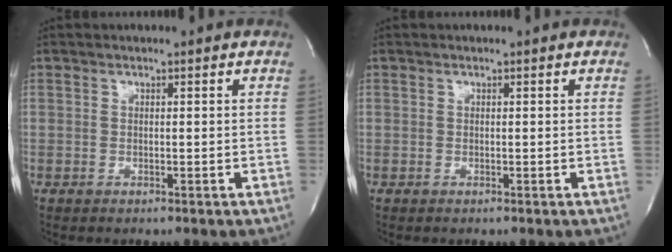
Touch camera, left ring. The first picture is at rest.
{"total": 0.0}